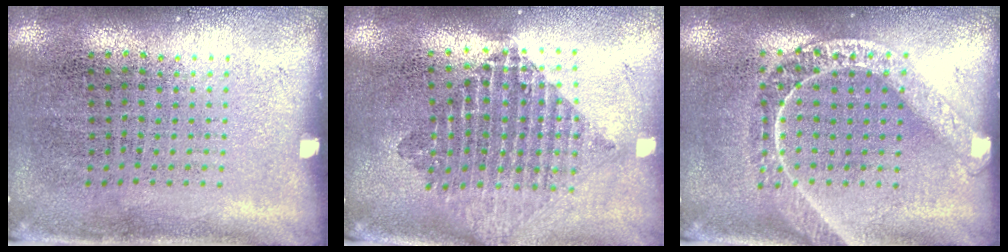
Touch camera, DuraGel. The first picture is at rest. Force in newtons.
{"total": 2.1, "press": 1.7, "slide": 1.2}
{"total": 1.4, "press": 1.4, "slide": 0.2}